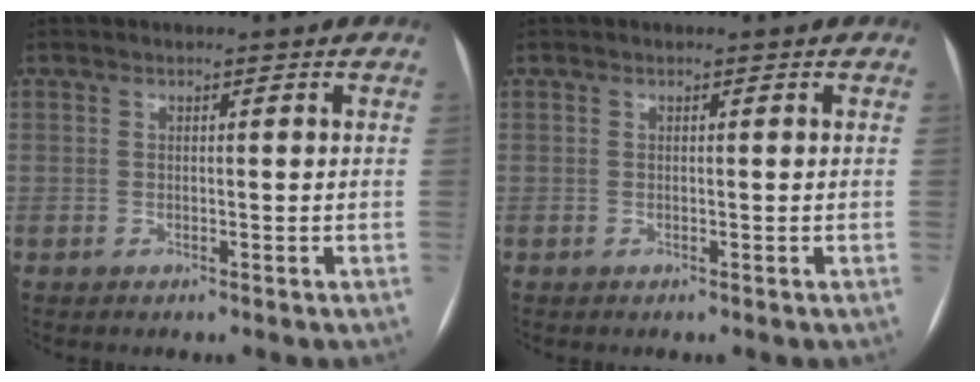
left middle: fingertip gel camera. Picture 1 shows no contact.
{"total": 0.0}